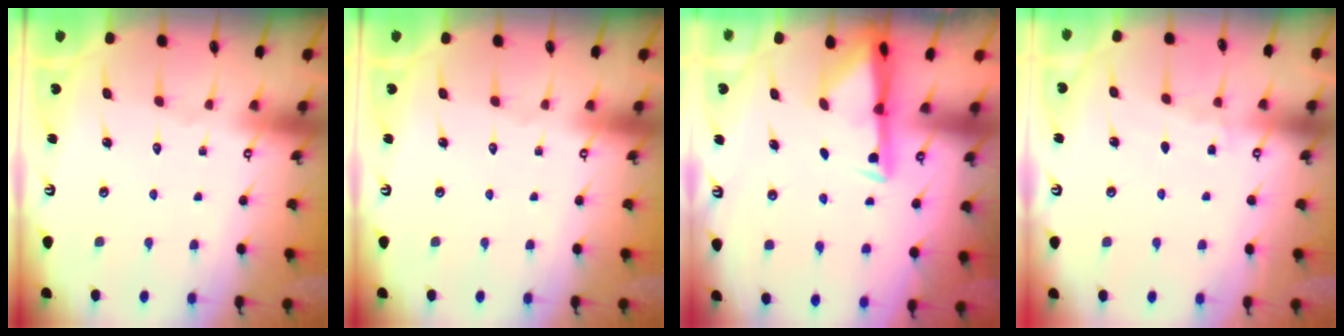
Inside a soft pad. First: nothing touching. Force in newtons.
{"total": 0.0}
{"total": 3.0, "press": 2.9, "slide": 0.5}
{"total": 3.7, "press": 3.7, "slide": 0.4}